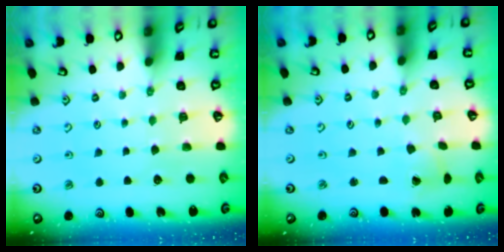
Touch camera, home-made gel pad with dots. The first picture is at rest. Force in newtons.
{"total": 1.1, "press": 1.1, "slide": 0.0}